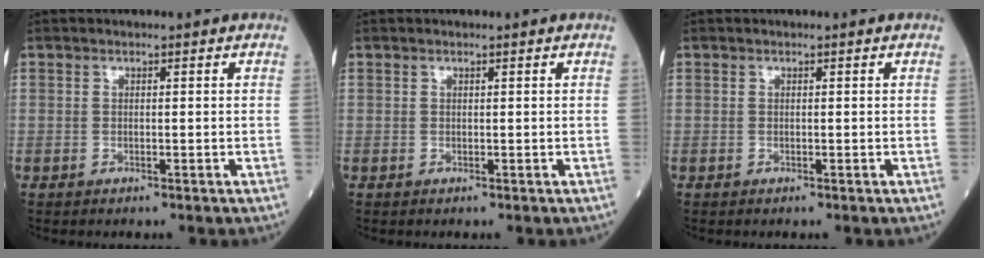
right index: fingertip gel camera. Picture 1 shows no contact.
{"total": 0.0}
{"total": 0.0}